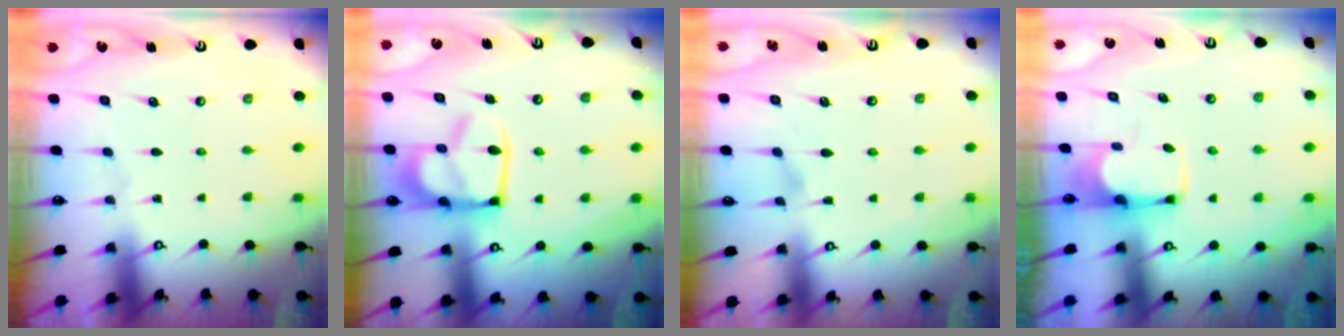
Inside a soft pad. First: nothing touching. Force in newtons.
{"total": 14.8, "press": 14.7, "slide": 1.7}
{"total": 1.4, "press": 0.9, "slide": 1.0}
{"total": 1.7, "press": 1.4, "slide": 0.9}